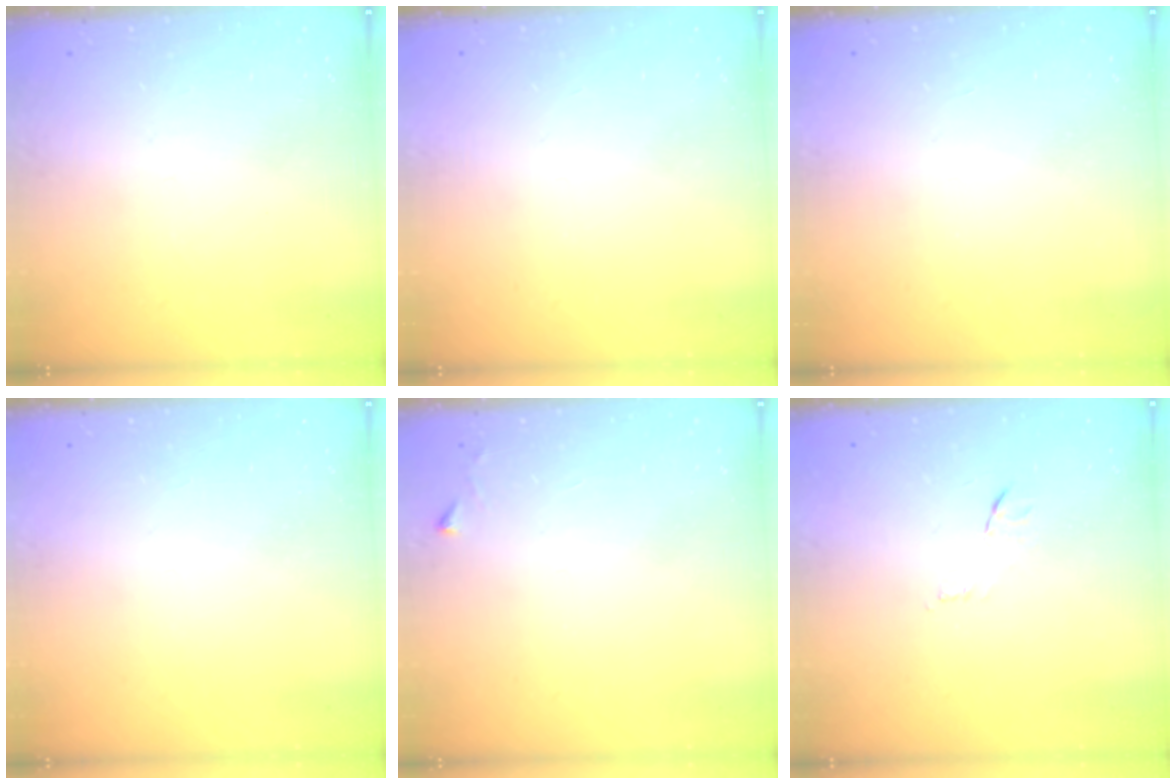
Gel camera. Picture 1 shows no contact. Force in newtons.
{"total": 1.6, "press": 1.6, "slide": 0.1}
{"total": 1.6, "press": 1.6, "slide": 0.1}
{"total": 1.5, "press": 1.5, "slide": 0.1}
{"total": 2.3, "press": 2.3, "slide": 0.4}
{"total": 8.1, "press": 8.0, "slide": 0.7}